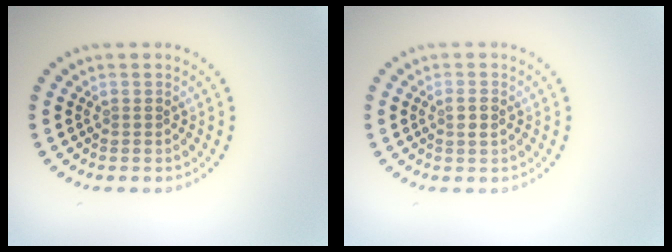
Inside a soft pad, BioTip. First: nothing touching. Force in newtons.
{"total": 1.2, "press": 1.1, "slide": 0.5}